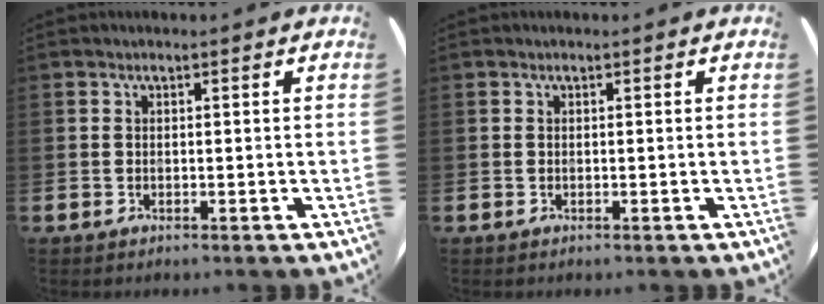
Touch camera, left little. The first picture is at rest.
{"total": 0.0}